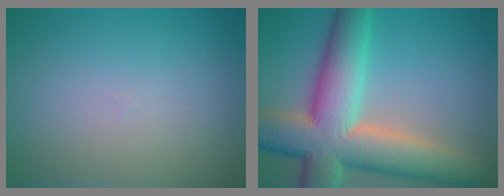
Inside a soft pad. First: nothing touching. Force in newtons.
{"total": 12.4, "press": 12.4, "slide": 0.9}